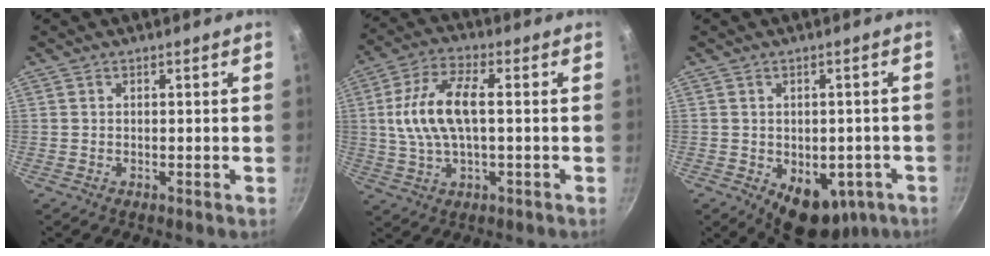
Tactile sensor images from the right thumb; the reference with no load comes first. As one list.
[{"total": 12.5, "force": [0.9, 5.6, 11.1], "torque": [-0.223, 0.021, 0.010]}, {"total": 11.6, "force": [-4.1, 7.5, 7.8], "torque": [-0.060, -0.002, -0.038]}]